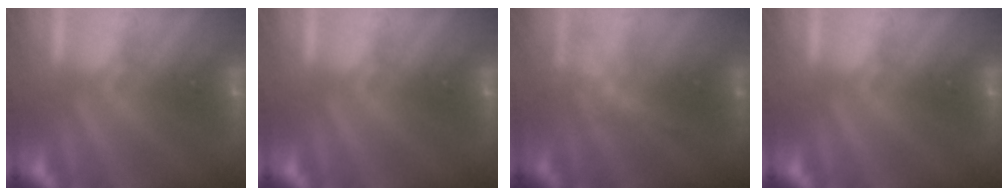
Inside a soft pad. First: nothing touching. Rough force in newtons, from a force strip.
{"total": 0.0}
{"total": 2.2}
{"total": 0.0}